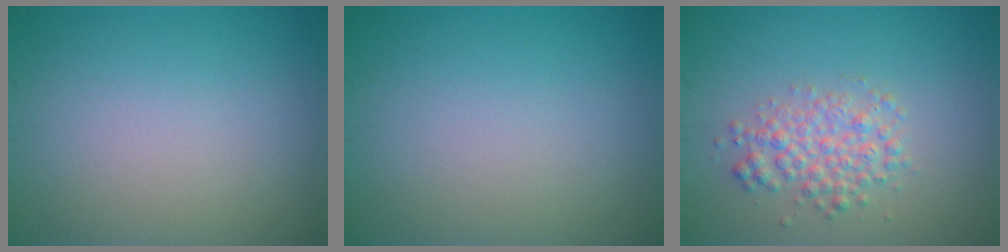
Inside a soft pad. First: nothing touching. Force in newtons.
{"total": 0.0}
{"total": 3.1, "press": 3.1, "slide": 0.2}